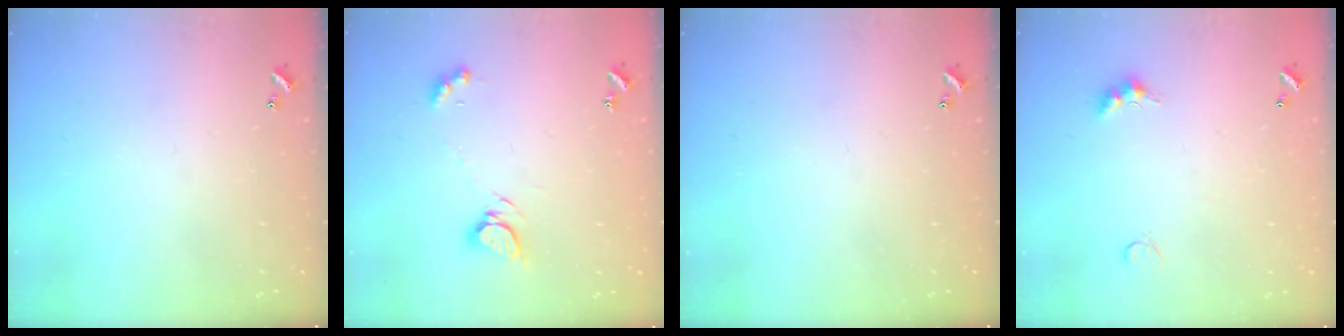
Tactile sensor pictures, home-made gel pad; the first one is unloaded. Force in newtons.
{"total": 7.3, "press": 7.3, "slide": 0.6}
{"total": 0.0}
{"total": 3.8, "press": 3.8, "slide": 0.7}